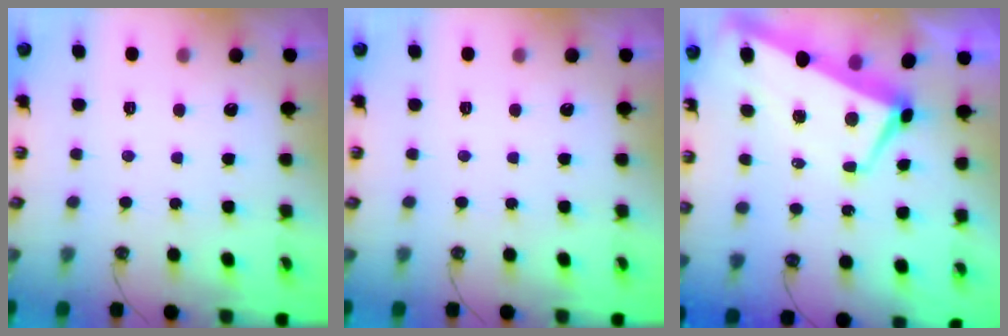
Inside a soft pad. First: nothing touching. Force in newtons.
{"total": 0.0}
{"total": 1.8, "press": 1.1, "slide": 1.3}